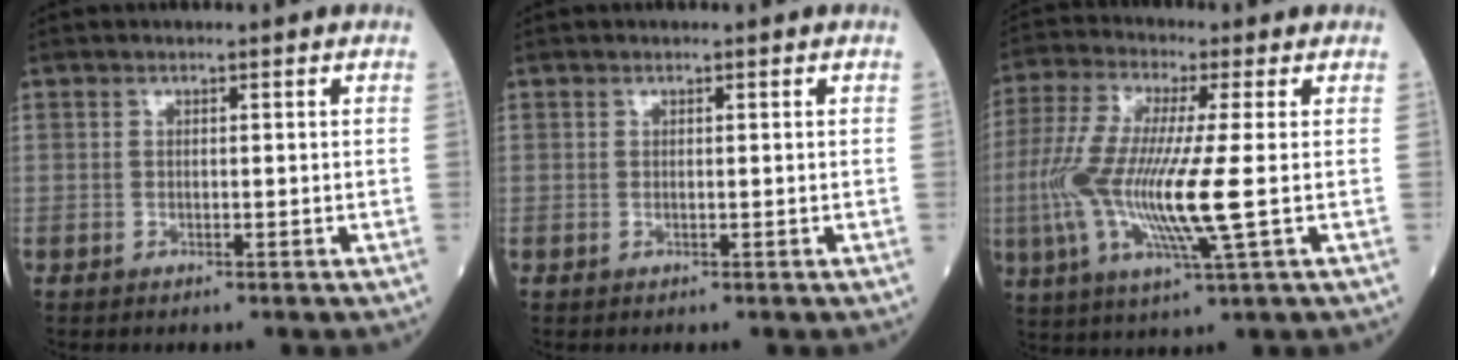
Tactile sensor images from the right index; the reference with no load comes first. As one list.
[{"total": 0.0}, {"total": 14.1, "force": [-1.5, 1.1, 14.0], "torque": [-0.308, -0.014, -0.037]}]